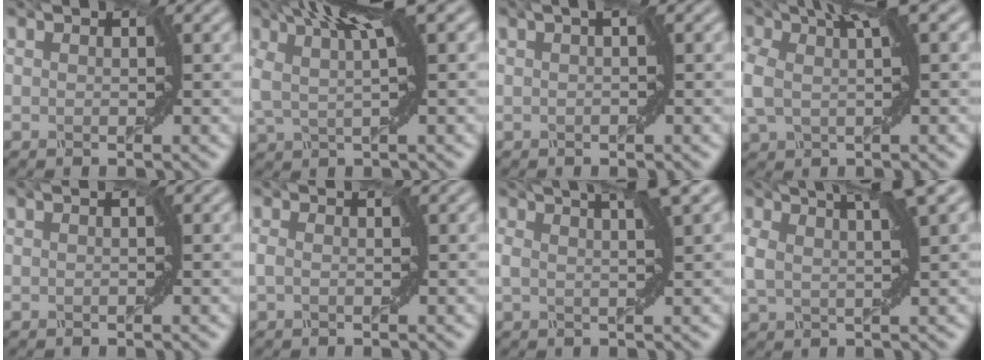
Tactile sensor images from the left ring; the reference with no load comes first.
{"total": 6.9, "force": [3.2, 1.3, 5.9], "torque": [-0.122, 0.019, 0.062]}
{"total": 0.7, "force": [0.1, -0.1, 0.7], "torque": [-0.013, 0.005, 0.005]}
{"total": 5.7, "force": [1.7, 2.4, 4.9], "torque": [-0.113, 0.016, 0.029]}
{"total": 0.6, "force": [0.4, -0.4, -0.2], "torque": [-0.002, 0.001, 0.010]}
{"total": 1.5, "force": [0.2, 0.8, 1.2], "torque": [-0.025, 0.006, 0.005]}
{"total": 4.3, "force": [2.8, 0.3, 3.3], "torque": [-0.049, 0.019, 0.047]}
{"total": 5.4, "force": [3.1, 1.0, 4.3], "torque": [-0.089, 0.022, 0.058]}